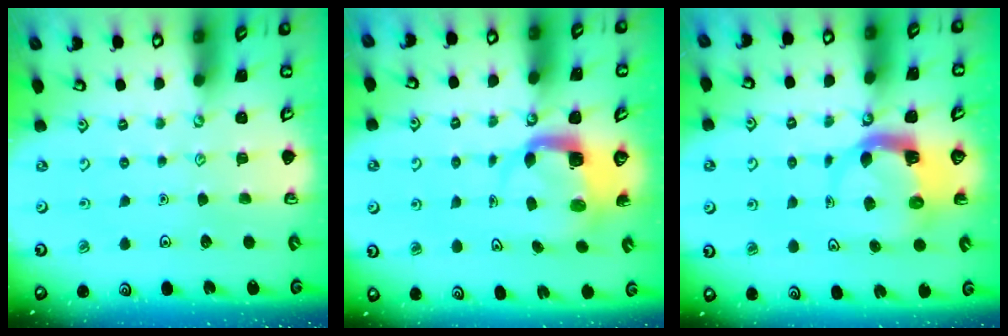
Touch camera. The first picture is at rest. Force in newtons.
{"total": 4.1, "press": 4.0, "slide": 0.4}
{"total": 4.4, "press": 4.3, "slide": 0.8}